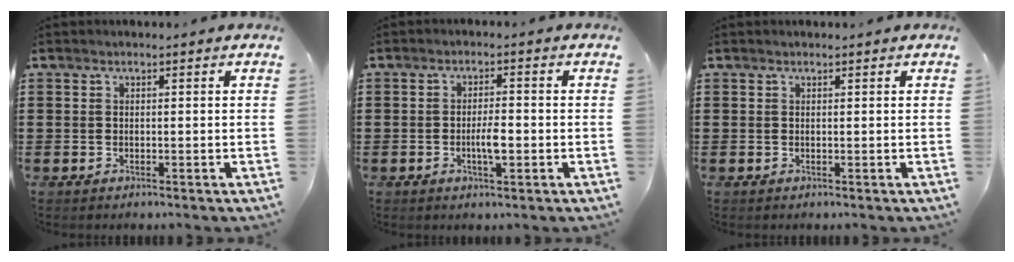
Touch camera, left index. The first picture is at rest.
{"total": 3.7, "force": [-0.8, 1.0, 3.4], "torque": [-0.061, 0.006, -0.016]}
{"total": 0.0}